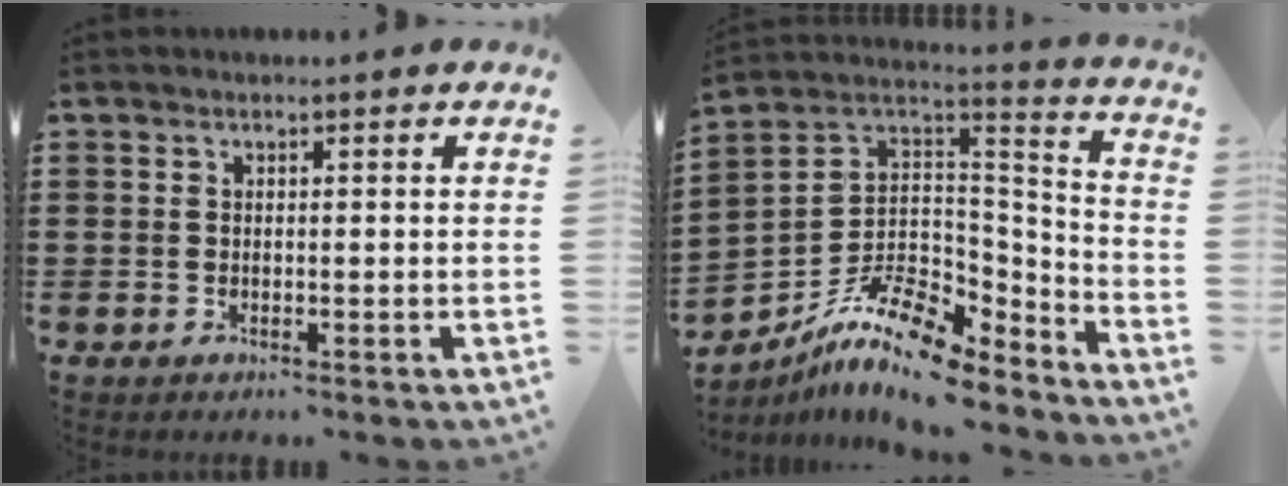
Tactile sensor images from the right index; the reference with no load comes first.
{"total": 11.5, "force": [-8.3, 4.0, 7.0], "torque": [-0.141, 0.015, -0.159]}